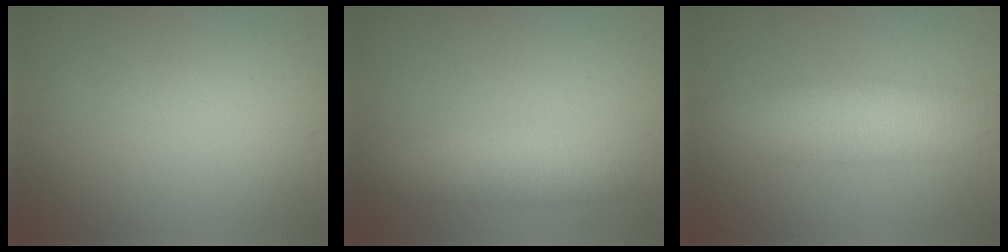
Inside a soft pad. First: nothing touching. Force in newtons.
{"total": 3.8, "press": 3.8, "slide": 0.5}
{"total": 5.6, "press": 5.6, "slide": 0.1}